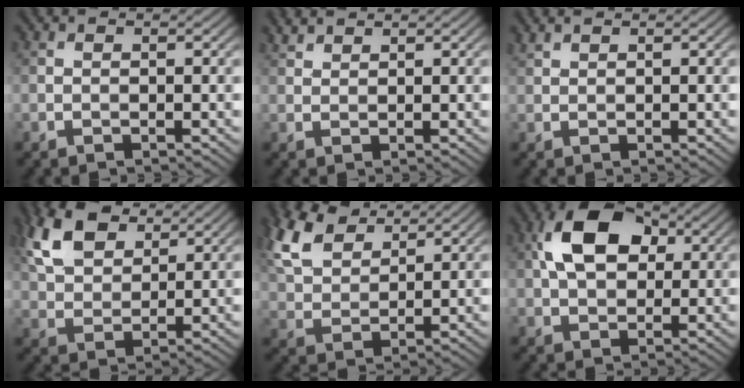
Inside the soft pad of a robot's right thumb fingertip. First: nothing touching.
{"total": 1.7, "force": [1.6, 0.3, 0.5], "torque": [-0.015, 0.006, 0.039]}
{"total": 1.2, "force": [1.1, 0.2, 0.3], "torque": [-0.014, 0.005, 0.029]}
{"total": 10.0, "force": [5.5, 5.7, 6.2], "torque": [-0.164, 0.017, 0.112]}
{"total": 10.0, "force": [6.3, 5.1, 5.9], "torque": [-0.168, 0.022, 0.134]}
{"total": 10.0, "force": [2.6, 6.3, 7.3], "torque": [-0.154, 0.019, 0.040]}